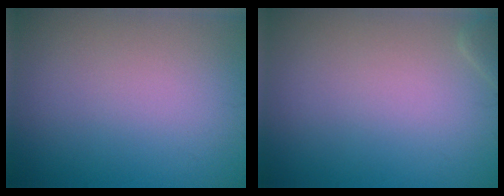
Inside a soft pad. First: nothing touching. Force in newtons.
{"total": 0.7, "press": 0.7, "slide": 0.1}